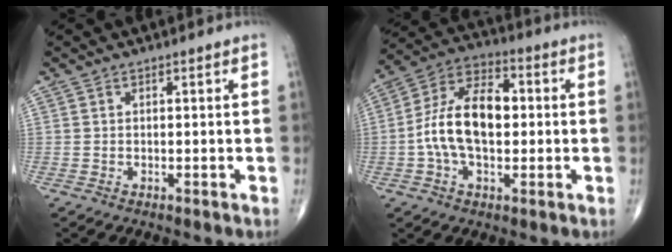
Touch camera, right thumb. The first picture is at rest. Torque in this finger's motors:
{"motor_torque": [1.93, 1.98, 1.44, -0.28, 0.17]}